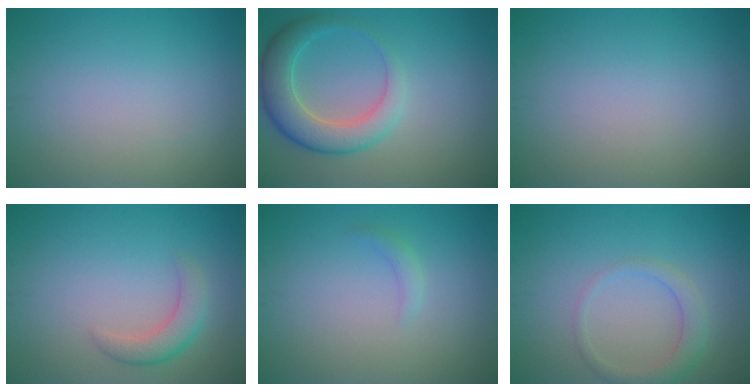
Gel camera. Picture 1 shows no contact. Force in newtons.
{"total": 5.2, "press": 5.2, "slide": 0.3}
{"total": 0.0}
{"total": 2.7, "press": 2.6, "slide": 0.2}
{"total": 0.9, "press": 0.9, "slide": 0.1}
{"total": 2.4, "press": 2.4, "slide": 0.2}